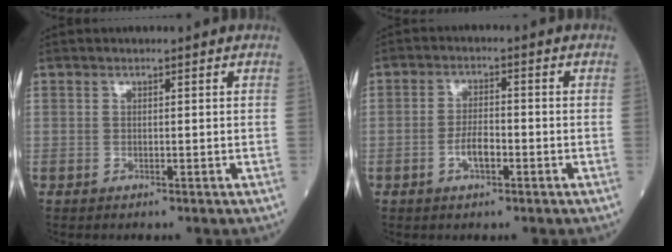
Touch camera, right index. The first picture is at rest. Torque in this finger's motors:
{"motor_torque": [0.31, 0.06, 0.11, 0.03]}